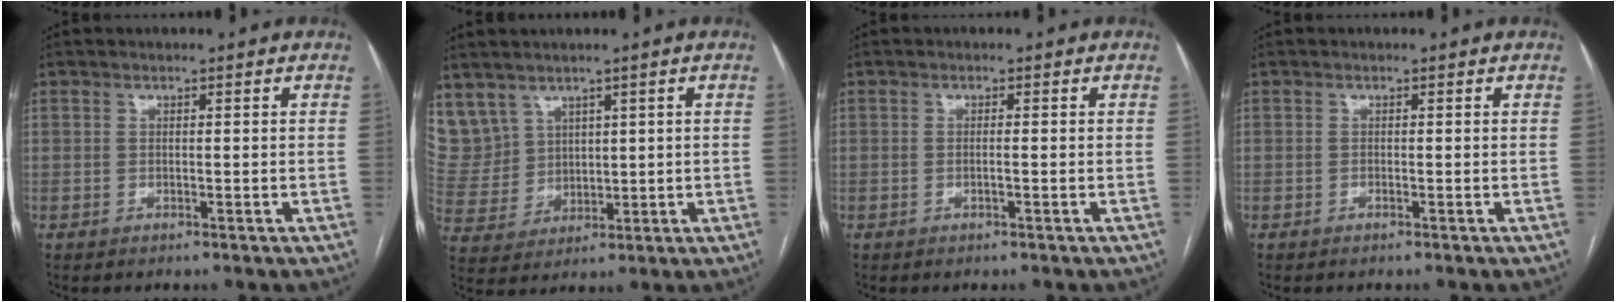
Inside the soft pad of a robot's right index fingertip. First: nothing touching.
{"total": 10.4, "force": [5.9, 8.3, 1.9], "torque": [-0.072, 0.040, 0.152]}
{"total": 0.7, "force": [-0.2, 0.0, 0.6], "torque": [-0.013, 0.001, -0.003]}
{"total": 0.0}